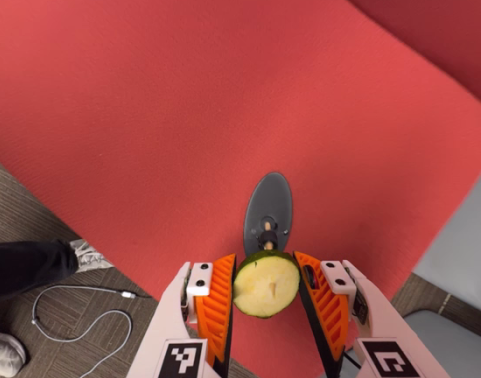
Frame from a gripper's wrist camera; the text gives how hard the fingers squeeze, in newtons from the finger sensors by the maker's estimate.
{"total": 8.0, "left": 8.4, "right": 7.7}